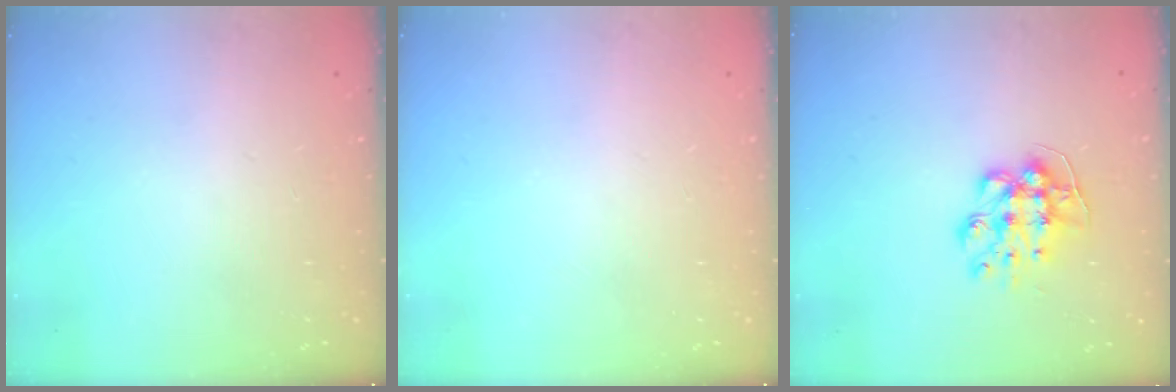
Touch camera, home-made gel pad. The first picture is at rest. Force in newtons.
{"total": 0.0}
{"total": 10.7, "press": 10.7, "slide": 0.7}